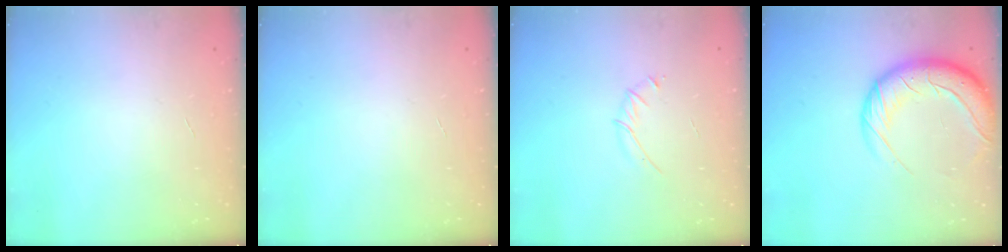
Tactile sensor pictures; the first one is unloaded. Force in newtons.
{"total": 0.0}
{"total": 3.3, "press": 3.2, "slide": 0.9}
{"total": 19.3, "press": 18.6, "slide": 5.1}